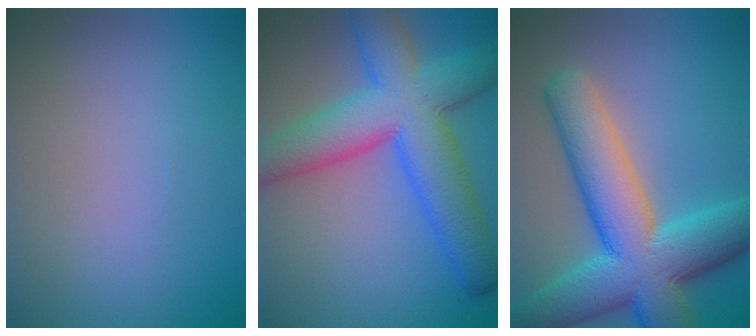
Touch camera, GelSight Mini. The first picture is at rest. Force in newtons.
{"total": 10.8, "press": 10.8, "slide": 0.3}
{"total": 12.0, "press": 12.0, "slide": 0.4}